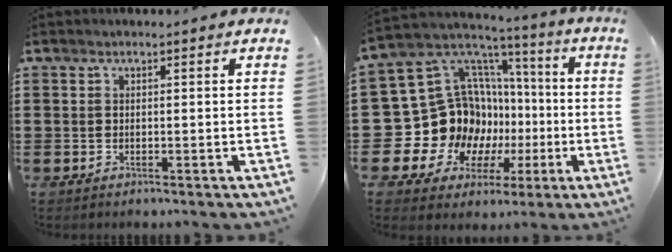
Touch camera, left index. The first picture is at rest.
{"total": 17.0, "force": [-2.0, 15.3, 7.2], "torque": [-0.182, -0.044, 0.008]}